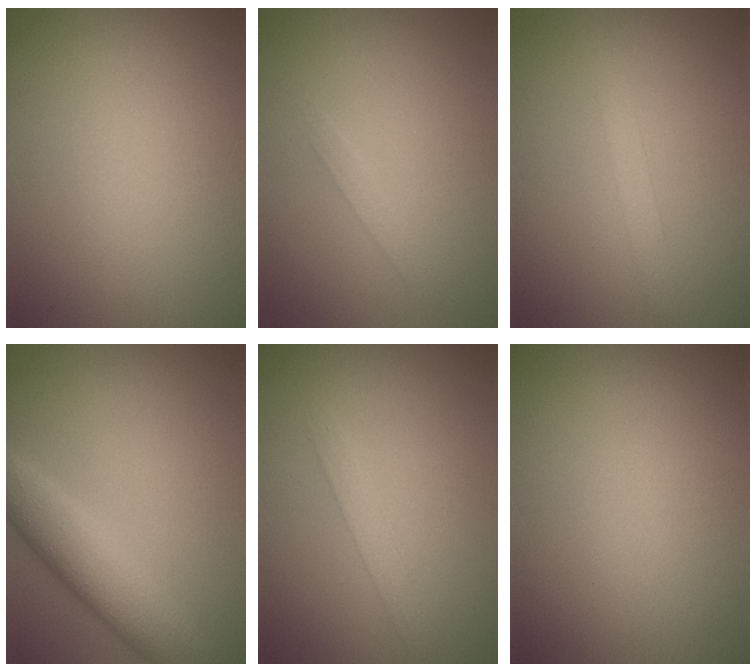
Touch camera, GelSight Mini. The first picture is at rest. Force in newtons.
{"total": 1.0, "press": 1.0, "slide": 0.0}
{"total": 1.4, "press": 1.4, "slide": 0.0}
{"total": 5.7, "press": 5.7, "slide": 0.3}
{"total": 1.6, "press": 1.6, "slide": 0.2}
{"total": 0.0}